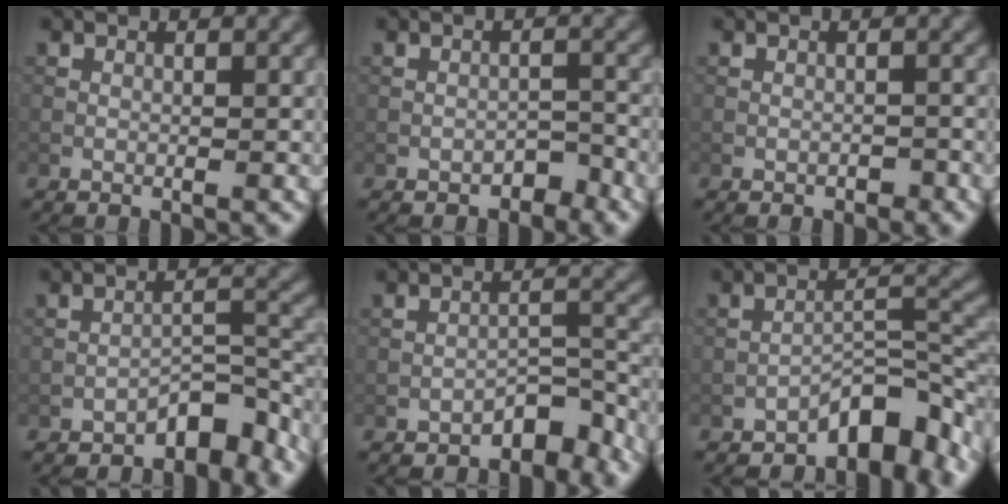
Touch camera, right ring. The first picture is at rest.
{"total": 1.7, "force": [-1.3, 0.8, 0.6], "torque": [-0.007, 0.007, -0.022]}
{"total": 0.7, "force": [-0.5, 0.4, 0.2], "torque": [-0.002, -0.001, -0.007]}
{"total": 4.2, "force": [-3.2, 1.5, 2.1], "torque": [-0.019, 0.015, -0.053]}
{"total": 3.7, "force": [-3.0, 1.4, 1.6], "torque": [-0.014, 0.012, -0.047]}
{"total": 5.7, "force": [-4.0, 2.0, 3.5], "torque": [-0.034, 0.018, -0.062]}